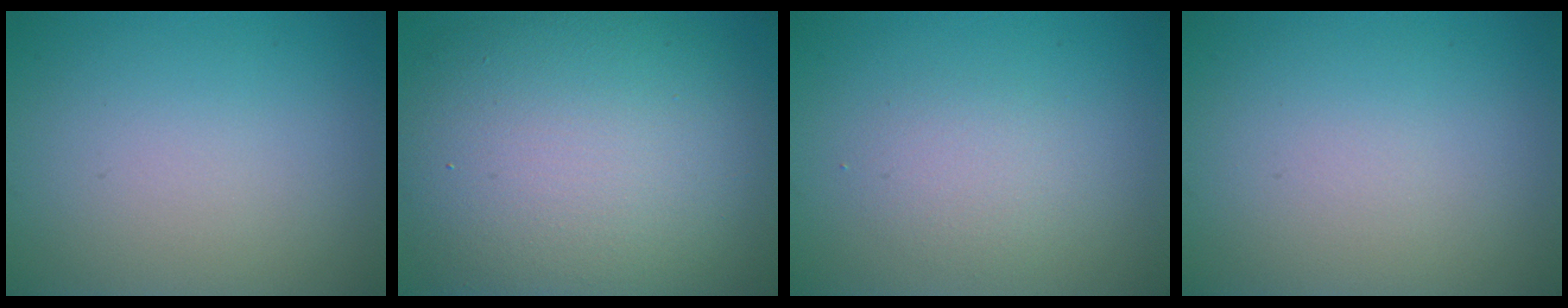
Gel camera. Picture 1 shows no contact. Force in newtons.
{"total": 13.9, "press": 13.9, "slide": 0.3}
{"total": 1.9, "press": 1.9, "slide": 0.1}
{"total": 0.0}